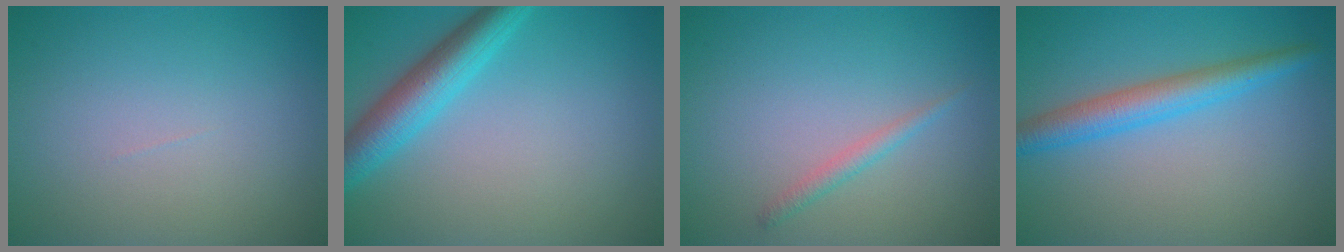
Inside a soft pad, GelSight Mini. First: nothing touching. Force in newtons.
{"total": 4.8, "press": 4.8, "slide": 0.1}
{"total": 1.2, "press": 1.2, "slide": 0.0}
{"total": 3.9, "press": 3.9, "slide": 0.1}